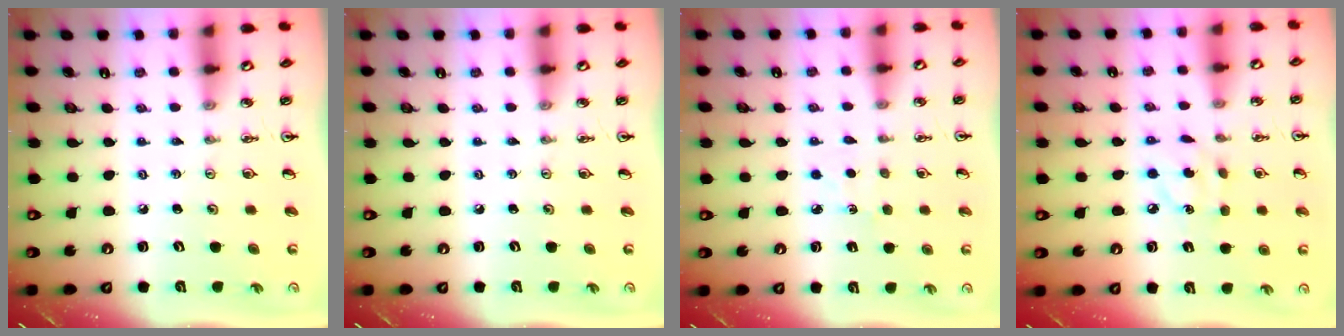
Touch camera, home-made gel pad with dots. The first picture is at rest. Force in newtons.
{"total": 0.0}
{"total": 3.3, "press": 3.3, "slide": 0.3}
{"total": 5.3, "press": 5.3, "slide": 0.2}